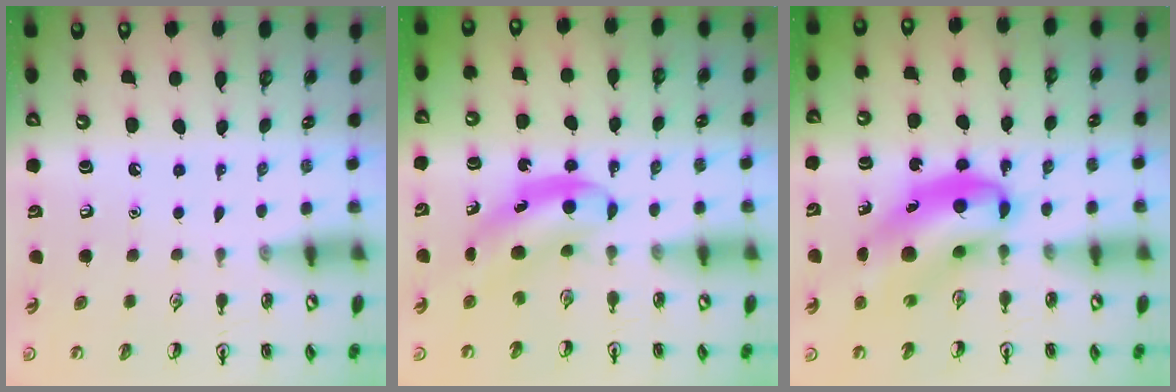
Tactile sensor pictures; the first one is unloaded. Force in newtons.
{"total": 5.7, "press": 5.6, "slide": 0.7}
{"total": 11.3, "press": 10.9, "slide": 3.1}